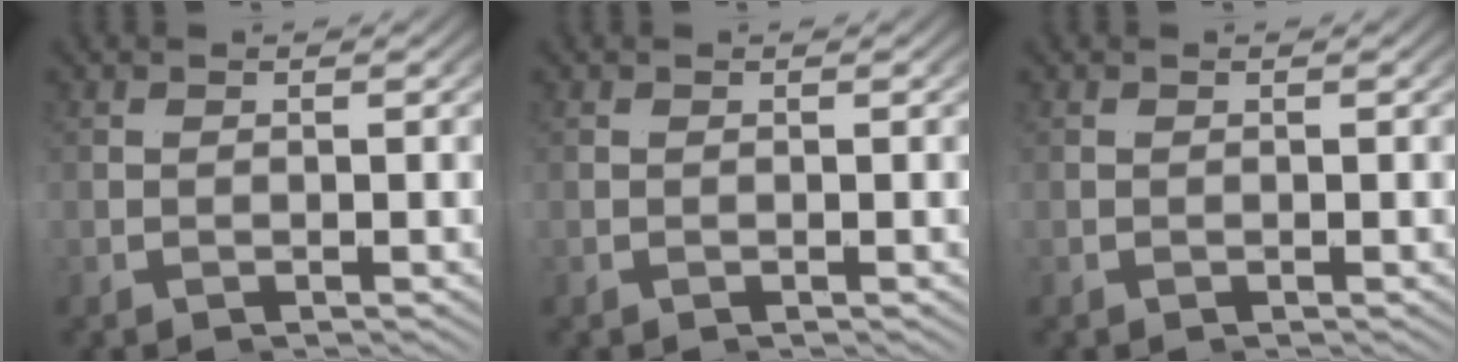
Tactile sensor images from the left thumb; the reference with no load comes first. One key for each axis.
{"total": 0.0}
{"total": 0.0}